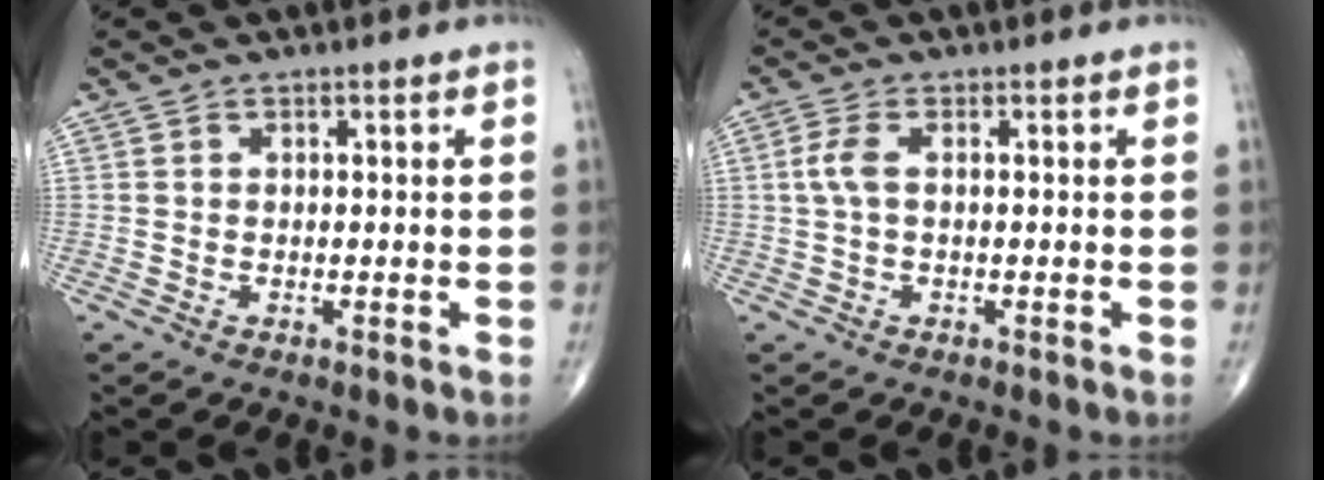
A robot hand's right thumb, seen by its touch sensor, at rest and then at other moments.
{"total": 2.9, "force": [0.2, 1.1, 2.6], "torque": [-0.074, 0.006, 0.003]}